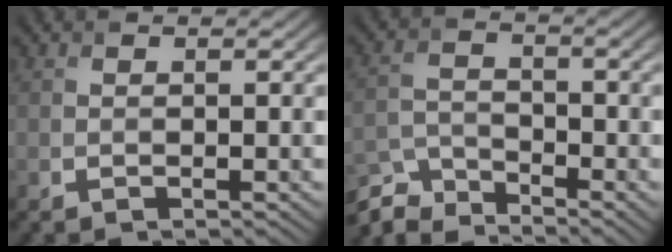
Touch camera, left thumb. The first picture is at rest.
{"total": 6.0, "force": [-5.4, 1.7, 2.0], "torque": [-0.053, -0.011, -0.119]}